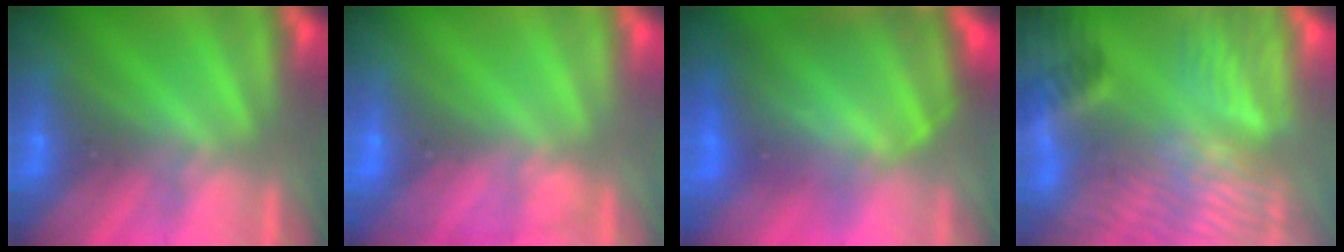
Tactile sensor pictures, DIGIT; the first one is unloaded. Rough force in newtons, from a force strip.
{"total": 1.8}
{"total": 7.1}
{"total": 8.3}